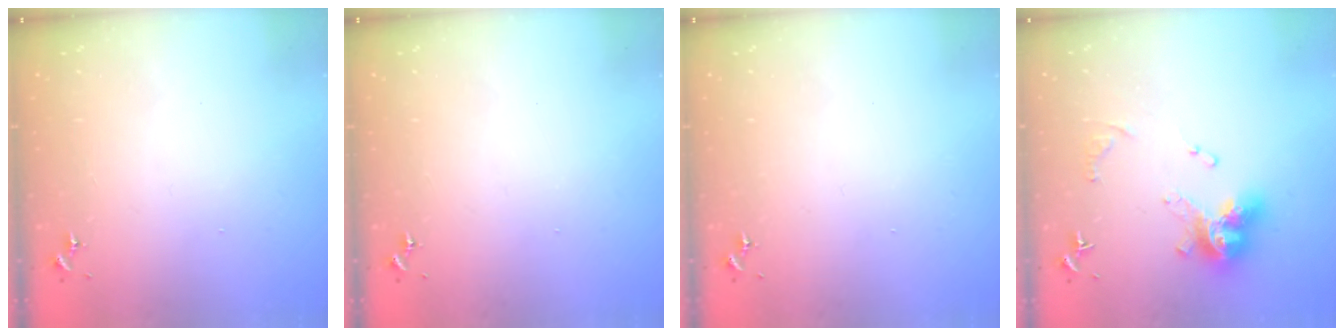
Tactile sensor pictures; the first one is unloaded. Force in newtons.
{"total": 0.0}
{"total": 0.0}
{"total": 14.4, "press": 14.3, "slide": 1.6}